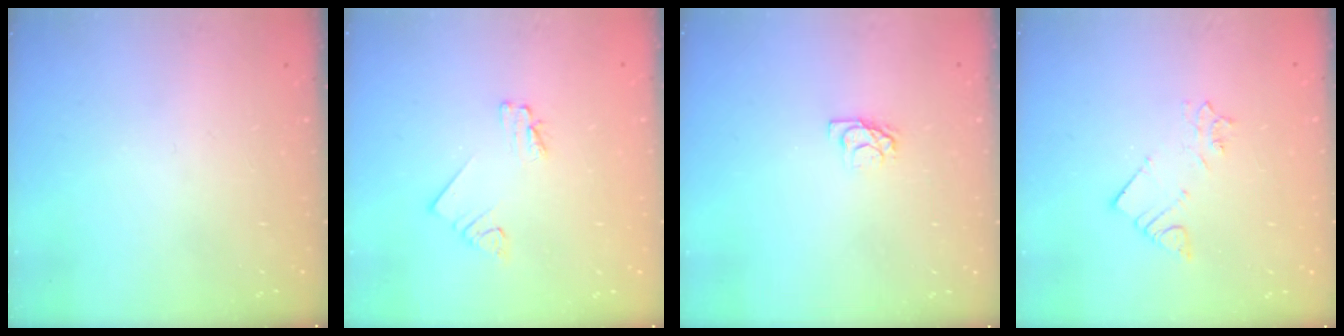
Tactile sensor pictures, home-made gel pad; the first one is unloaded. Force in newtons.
{"total": 1.7, "press": 1.7, "slide": 0.0}
{"total": 4.9, "press": 4.9, "slide": 0.6}
{"total": 2.2, "press": 2.2, "slide": 0.1}